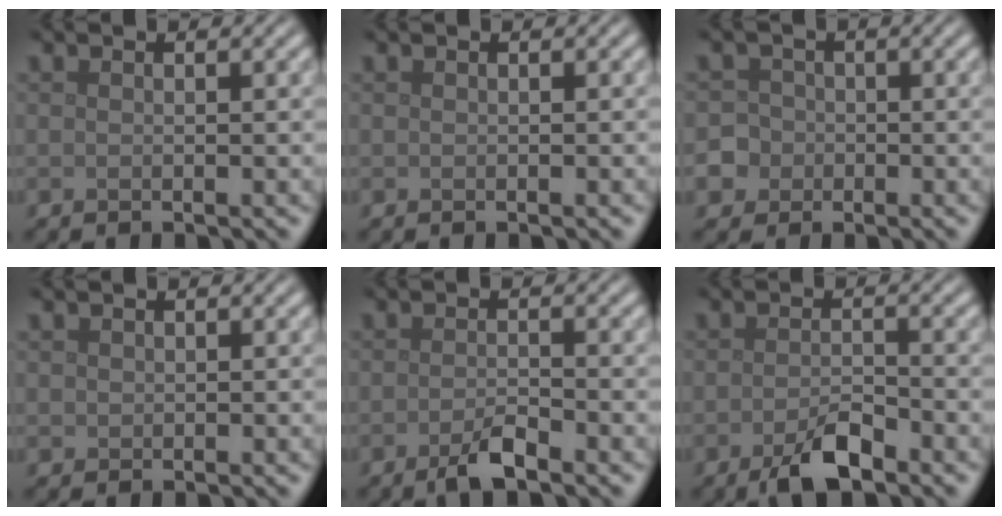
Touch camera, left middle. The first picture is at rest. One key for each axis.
{"total": 0.0}
{"total": 7.9, "fx": -3.4, "fy": 6.9, "fz": 1.7, "tx": -0.049, "ty": -0.019, "tz": -0.087}
{"total": 0.6, "fx": 0.3, "fy": 0.5, "fz": 0.0, "tx": 0.003, "ty": -0.001, "tz": 0.007}
{"total": 2.3, "fx": -1.5, "fy": 0.6, "fz": 1.6, "tx": -0.033, "ty": -0.001, "tz": -0.031}
{"total": 3.4, "fx": -2.1, "fy": 1.2, "fz": 2.4, "tx": -0.046, "ty": -0.001, "tz": -0.041}